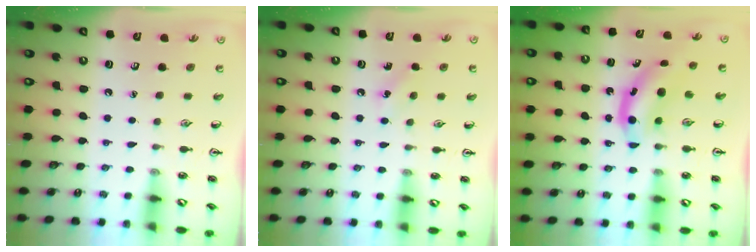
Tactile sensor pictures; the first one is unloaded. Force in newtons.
{"total": 5.4, "press": 5.2, "slide": 1.5}
{"total": 4.4, "press": 4.4, "slide": 0.5}